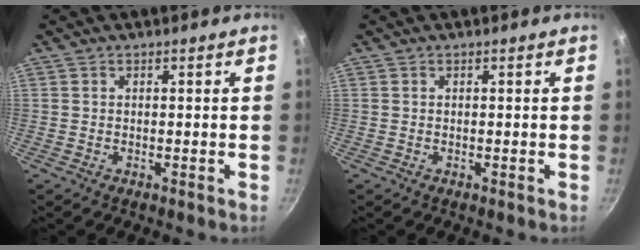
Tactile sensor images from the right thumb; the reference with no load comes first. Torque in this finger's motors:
{"motor_torque": [-0.24, 0.10, -0.05, 0.60, 0.04]}